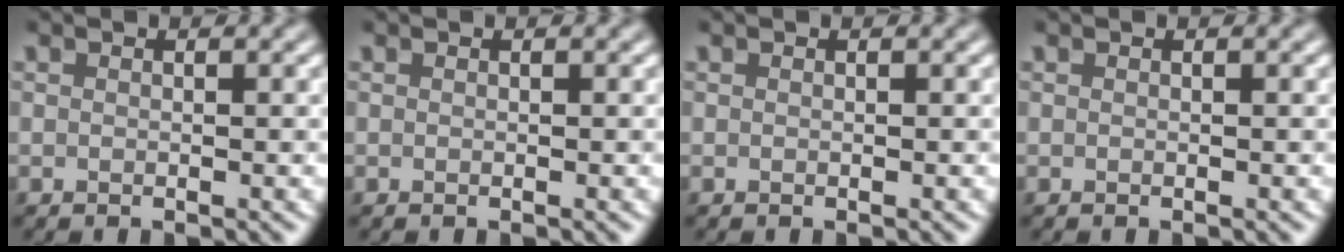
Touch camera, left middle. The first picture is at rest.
{"total": 0.0}
{"total": 0.0}
{"total": 0.0}